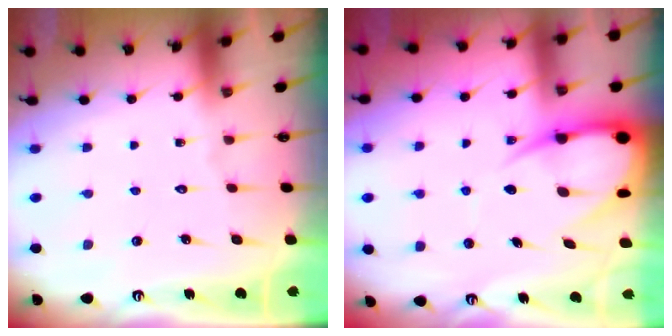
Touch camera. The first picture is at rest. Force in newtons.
{"total": 11.1, "press": 11.0, "slide": 1.2}